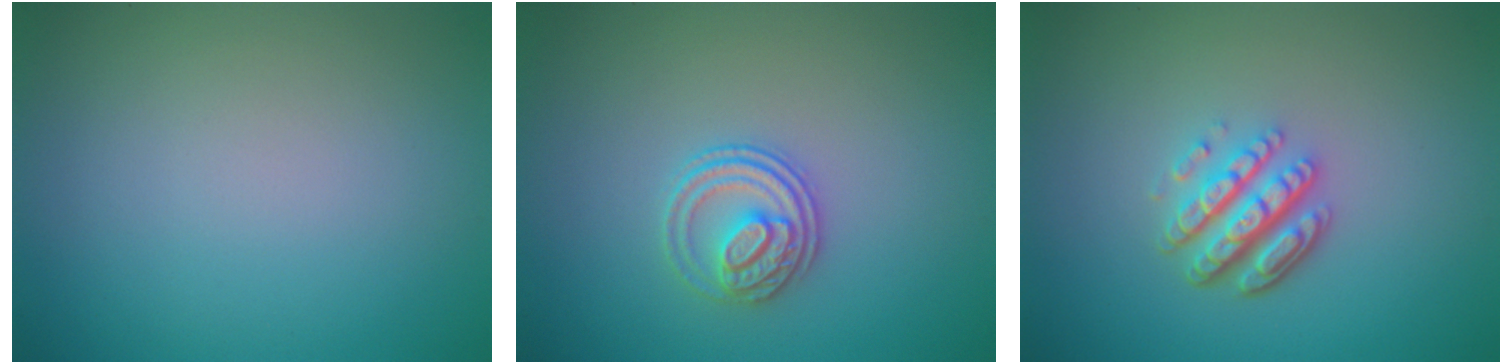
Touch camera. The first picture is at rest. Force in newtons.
{"total": 2.8, "press": 2.7, "slide": 1.0}
{"total": 4.6, "press": 3.4, "slide": 3.1}